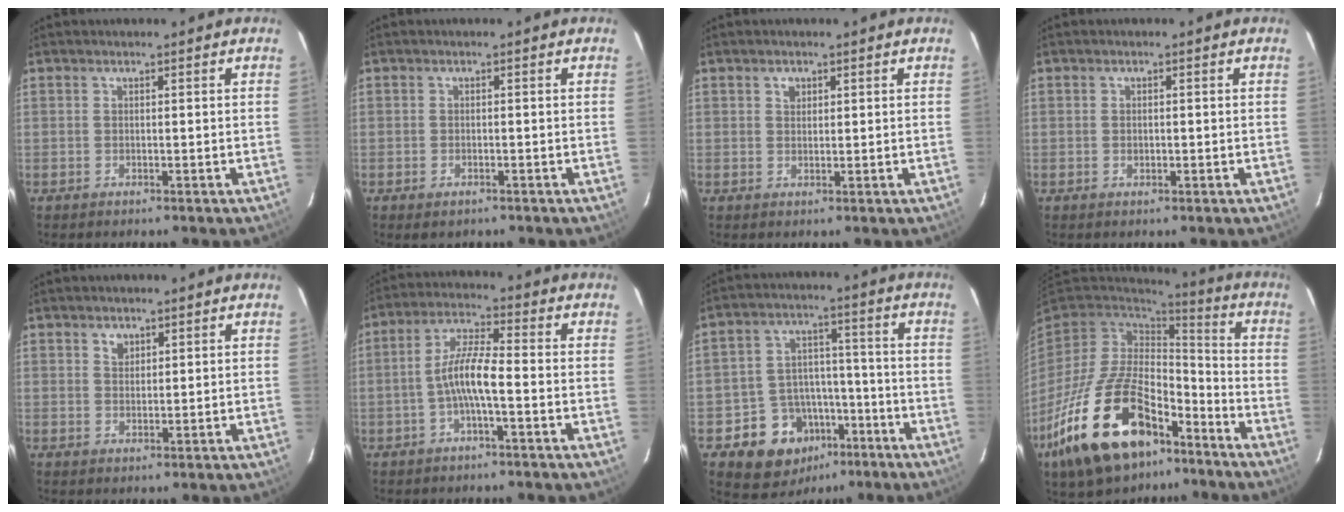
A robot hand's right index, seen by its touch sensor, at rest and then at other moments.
{"total": 1.9, "force": [-1.2, 1.1, 0.9], "torque": [-0.017, -0.005, -0.020]}
{"total": 1.5, "force": [0.7, 1.2, 0.6], "torque": [-0.007, 0.005, 0.013]}
{"total": 1.1, "force": [-0.1, 0.8, 0.7], "torque": [-0.012, 0.001, -0.001]}
{"total": 2.1, "force": [1.2, 1.5, 0.7], "torque": [-0.008, 0.005, 0.022]}
{"total": 6.8, "force": [-2.1, 1.0, 6.4], "torque": [-0.136, 0.013, -0.040]}
{"total": 12.7, "force": [-6.8, 10.0, 4.0], "torque": [-0.089, 0.040, -0.083]}
{"total": 25.2, "force": [-14.3, 13.1, 16.1], "torque": [-0.322, -0.003, -0.233]}